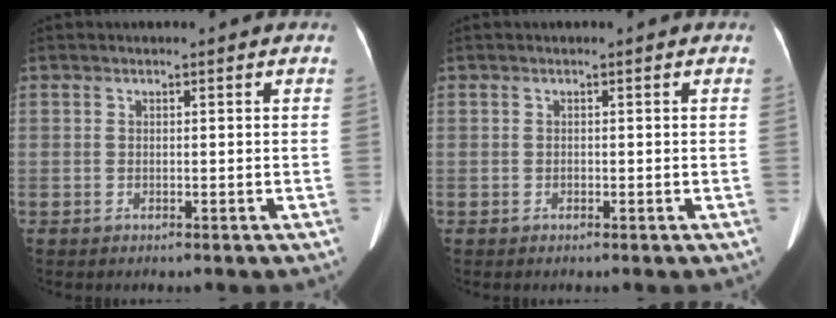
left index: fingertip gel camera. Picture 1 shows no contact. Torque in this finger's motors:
{"motor_torque": [0.00, -0.01, 0.00, -0.01]}